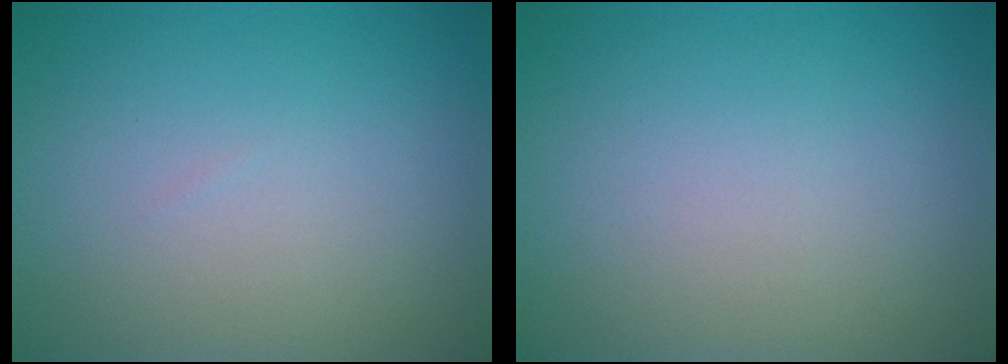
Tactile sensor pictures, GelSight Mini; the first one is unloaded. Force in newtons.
{"total": 0.0}